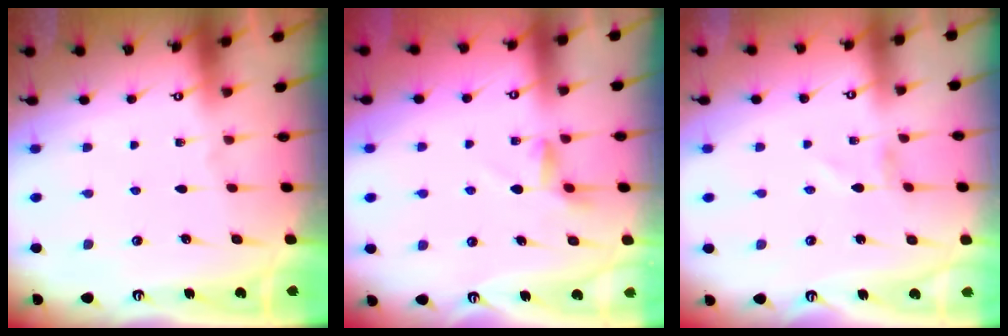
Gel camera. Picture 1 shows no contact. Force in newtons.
{"total": 2.5, "press": 2.4, "slide": 0.3}
{"total": 0.8, "press": 0.8, "slide": 0.1}